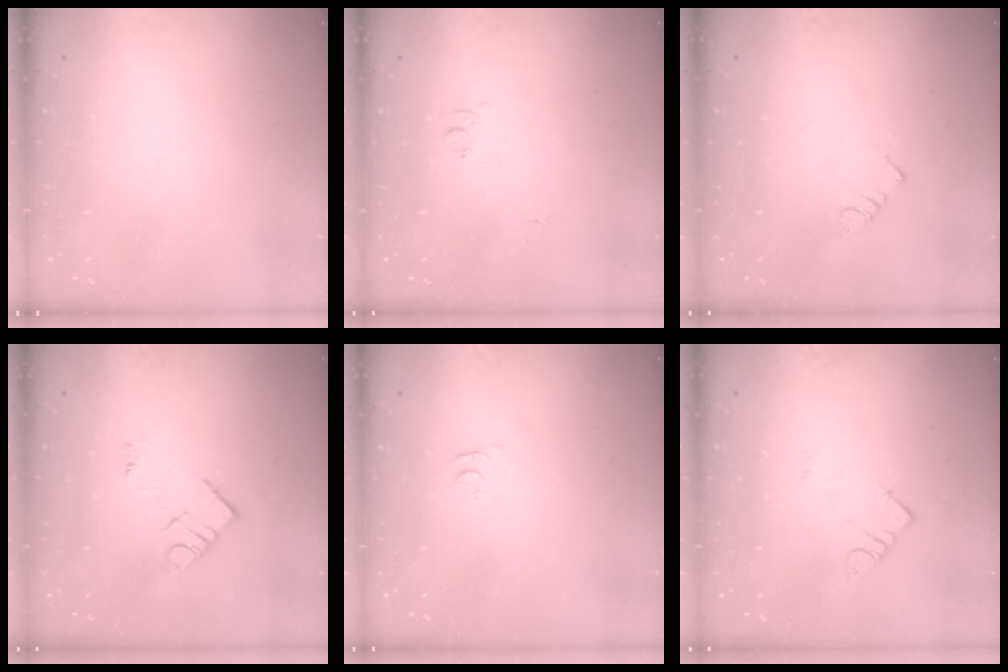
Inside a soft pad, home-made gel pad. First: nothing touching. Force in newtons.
{"total": 5.2, "press": 5.1, "slide": 0.6}
{"total": 2.7, "press": 2.7, "slide": 0.4}
{"total": 8.7, "press": 8.7, "slide": 0.3}
{"total": 4.4, "press": 4.4, "slide": 0.4}
{"total": 3.5, "press": 3.5, "slide": 0.4}